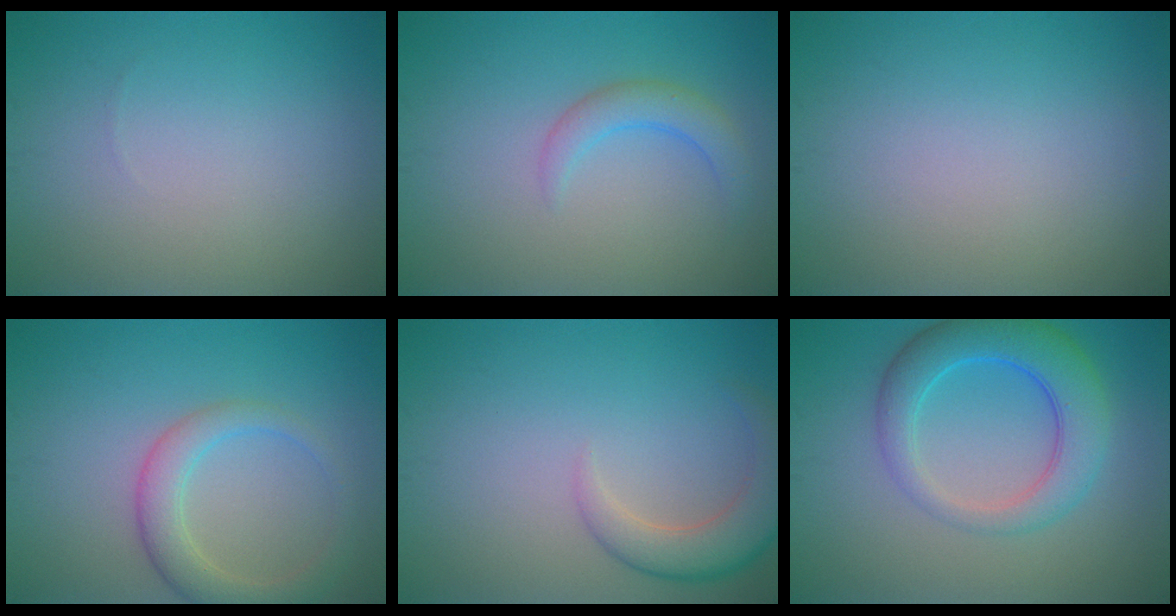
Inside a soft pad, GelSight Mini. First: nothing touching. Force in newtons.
{"total": 2.4, "press": 2.4, "slide": 0.3}
{"total": 0.0}
{"total": 3.6, "press": 3.6, "slide": 0.2}
{"total": 4.1, "press": 4.1, "slide": 0.3}
{"total": 5.8, "press": 5.8, "slide": 0.4}